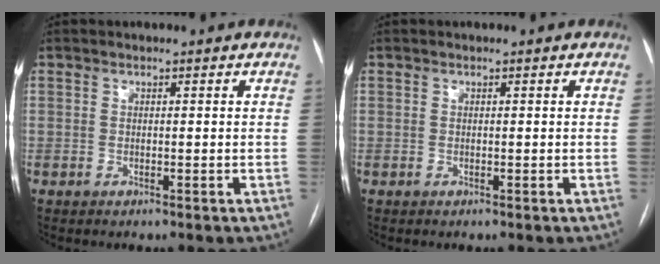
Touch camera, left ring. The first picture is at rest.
{"total": 0.0}